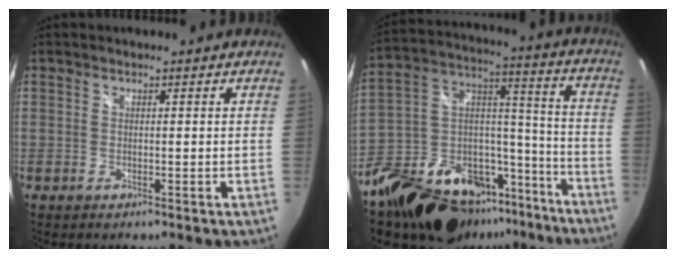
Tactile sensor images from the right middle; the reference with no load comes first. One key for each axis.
{"total": 26.9, "fx": -19.0, "fy": 14.6, "fz": 12.2, "tx": -0.245, "ty": 0.062, "tz": -0.286}